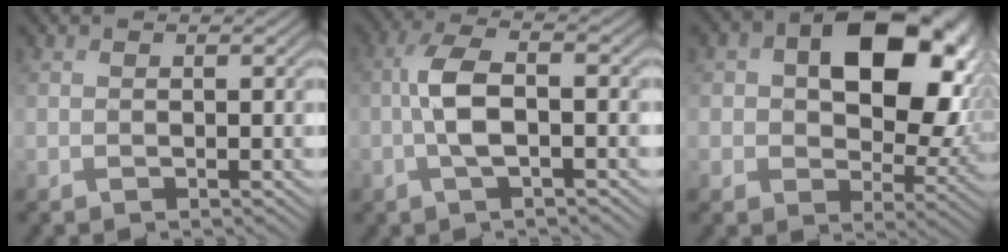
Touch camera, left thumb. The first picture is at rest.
{"total": 5.8, "force": [-0.8, 1.9, 5.4], "torque": [-0.117, 0.010, -0.023]}
{"total": 16.4, "force": [4.1, 11.2, 11.3], "torque": [-0.165, -0.011, 0.079]}